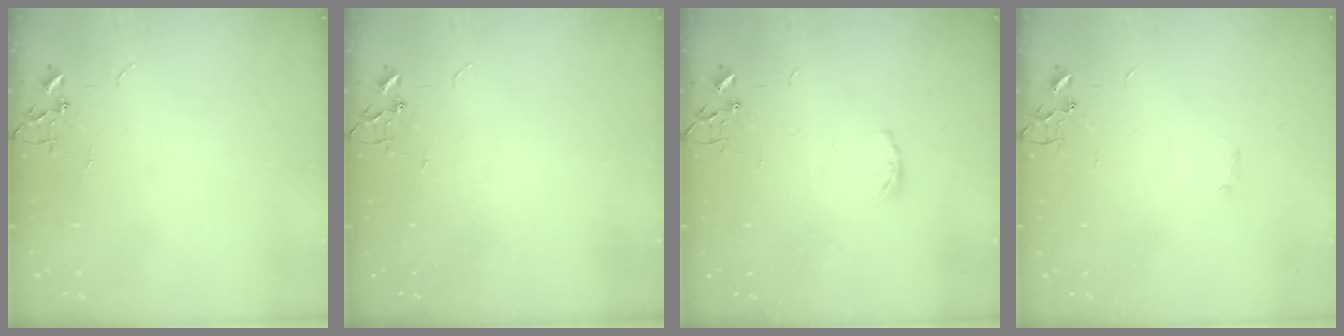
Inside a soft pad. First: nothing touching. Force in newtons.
{"total": 0.0}
{"total": 3.8, "press": 3.8, "slide": 0.6}
{"total": 0.8, "press": 0.8, "slide": 0.2}